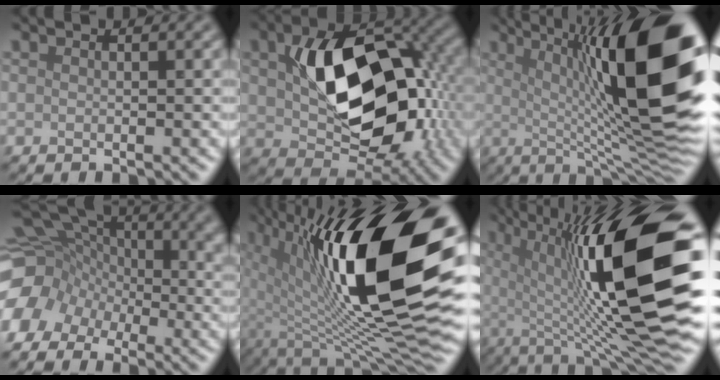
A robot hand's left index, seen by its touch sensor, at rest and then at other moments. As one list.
[{"total": 12.7, "force": [0.6, 8.0, 9.9], "torque": [-0.161, 0.004, 0.018]}, {"total": 17.6, "force": [3.3, 4.4, 16.7], "torque": [-0.238, 0.011, 0.057]}, {"total": 12.7, "force": [-1.5, 11.0, 6.2], "torque": [-0.142, 0.004, -0.059]}, {"total": 19.0, "force": [2.1, 7.9, 17.1], "torque": [-0.284, -0.009, 0.041]}, {"total": 17.6, "force": [1.5, 4.2, 17.0], "torque": [-0.264, 0.009, 0.017]}]